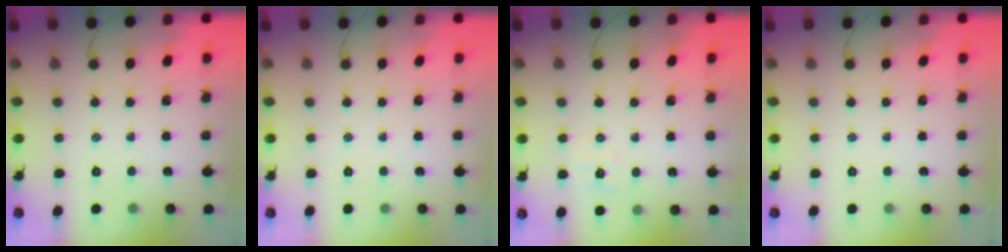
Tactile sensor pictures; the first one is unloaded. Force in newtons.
{"total": 0.0}
{"total": 5.8, "press": 5.6, "slide": 1.4}
{"total": 0.0}